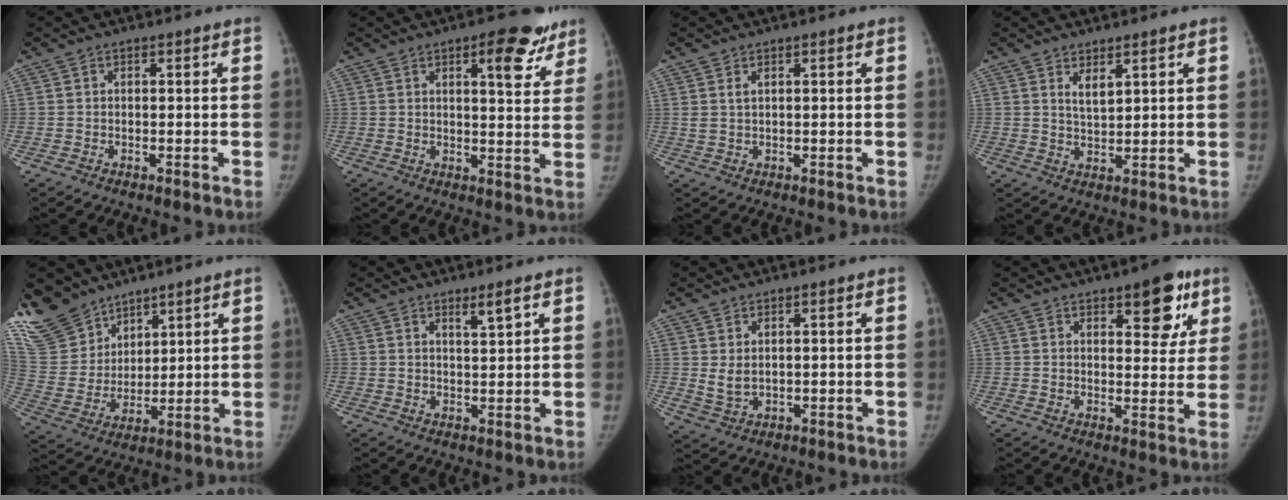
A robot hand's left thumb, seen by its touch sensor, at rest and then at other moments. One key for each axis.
{"total": 9.5, "fx": 5.5, "fy": 3.4, "fz": 7.0, "tx": -0.062, "ty": -0.025, "tz": 0.069}
{"total": 1.1, "fx": 0.7, "fy": 0.4, "fz": 0.7, "tx": -0.017, "ty": -0.001, "tz": 0.021}
{"total": 3.1, "fx": 2.0, "fy": 1.0, "fz": 2.1, "tx": -0.032, "ty": -0.021, "tz": 0.041}
{"total": 16.2, "fx": 12.9, "fy": 8.7, "fz": 4.4, "tx": -0.076, "ty": -0.048, "tz": 0.269}
{"total": 2.6, "fx": 1.8, "fy": 0.0, "fz": 1.8, "tx": -0.030, "ty": -0.019, "tz": 0.034}
{"total": 3.1, "fx": 0.9, "fy": 2.1, "fz": 2.2, "tx": -0.041, "ty": -0.011, "tz": 0.029}
{"total": 10.3, "fx": 5.6, "fy": 4.4, "fz": 7.4, "tx": -0.059, "ty": -0.023, "tz": 0.071}